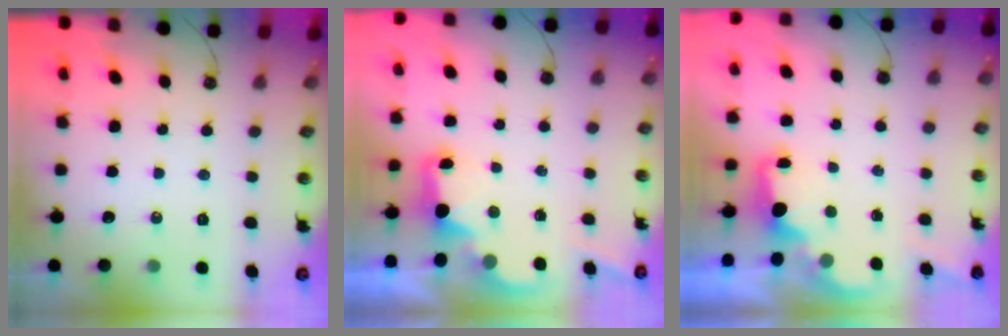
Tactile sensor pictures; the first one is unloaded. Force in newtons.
{"total": 3.0, "press": 2.9, "slide": 0.6}
{"total": 2.1, "press": 2.0, "slide": 0.8}